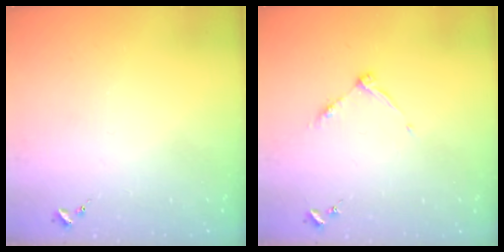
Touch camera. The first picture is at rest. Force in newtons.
{"total": 6.0, "press": 6.0, "slide": 0.7}